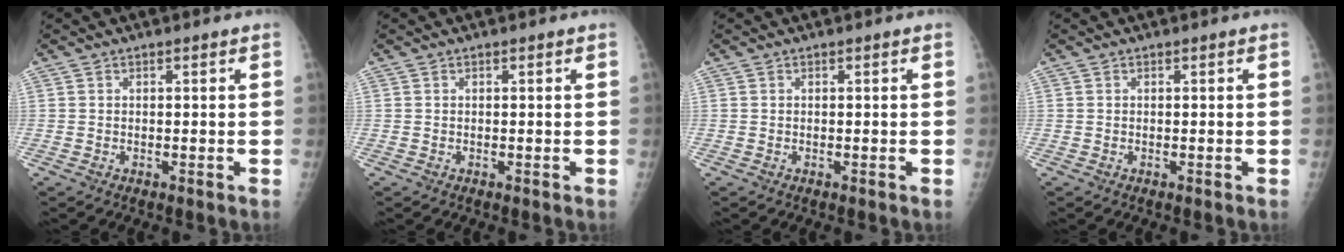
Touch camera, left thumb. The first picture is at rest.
{"total": 0.0}
{"total": 0.0}
{"total": 0.0}